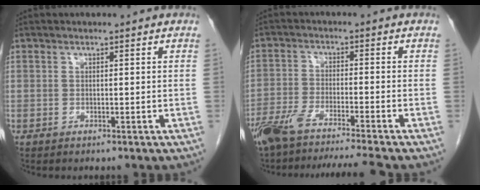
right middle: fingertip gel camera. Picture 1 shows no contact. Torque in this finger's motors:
{"motor_torque": [1.17, -0.96, 0.11, 0.11]}